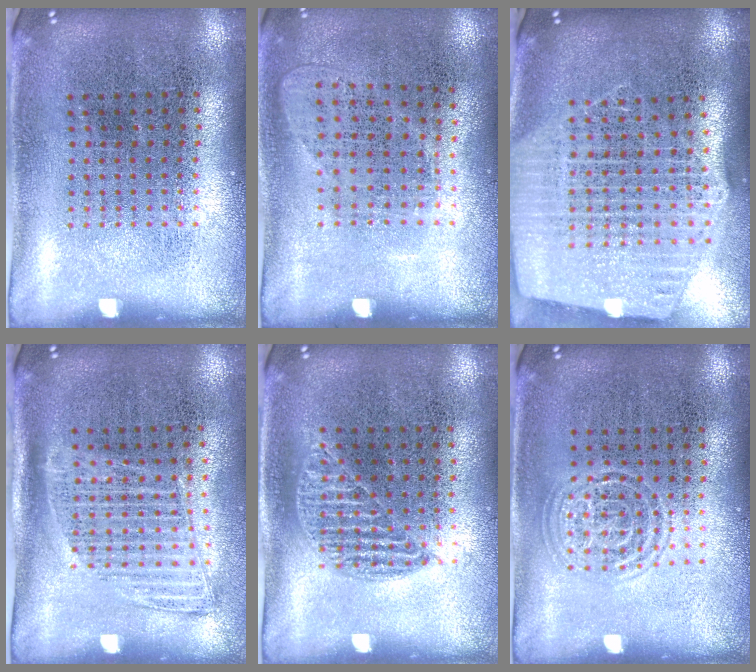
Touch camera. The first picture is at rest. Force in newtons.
{"total": 1.0, "press": 0.8, "slide": 0.5}
{"total": 2.6, "press": 2.2, "slide": 1.4}
{"total": 1.4, "press": 1.2, "slide": 0.6}
{"total": 0.8, "press": 0.8, "slide": 0.4}
{"total": 1.4, "press": 1.3, "slide": 0.3}